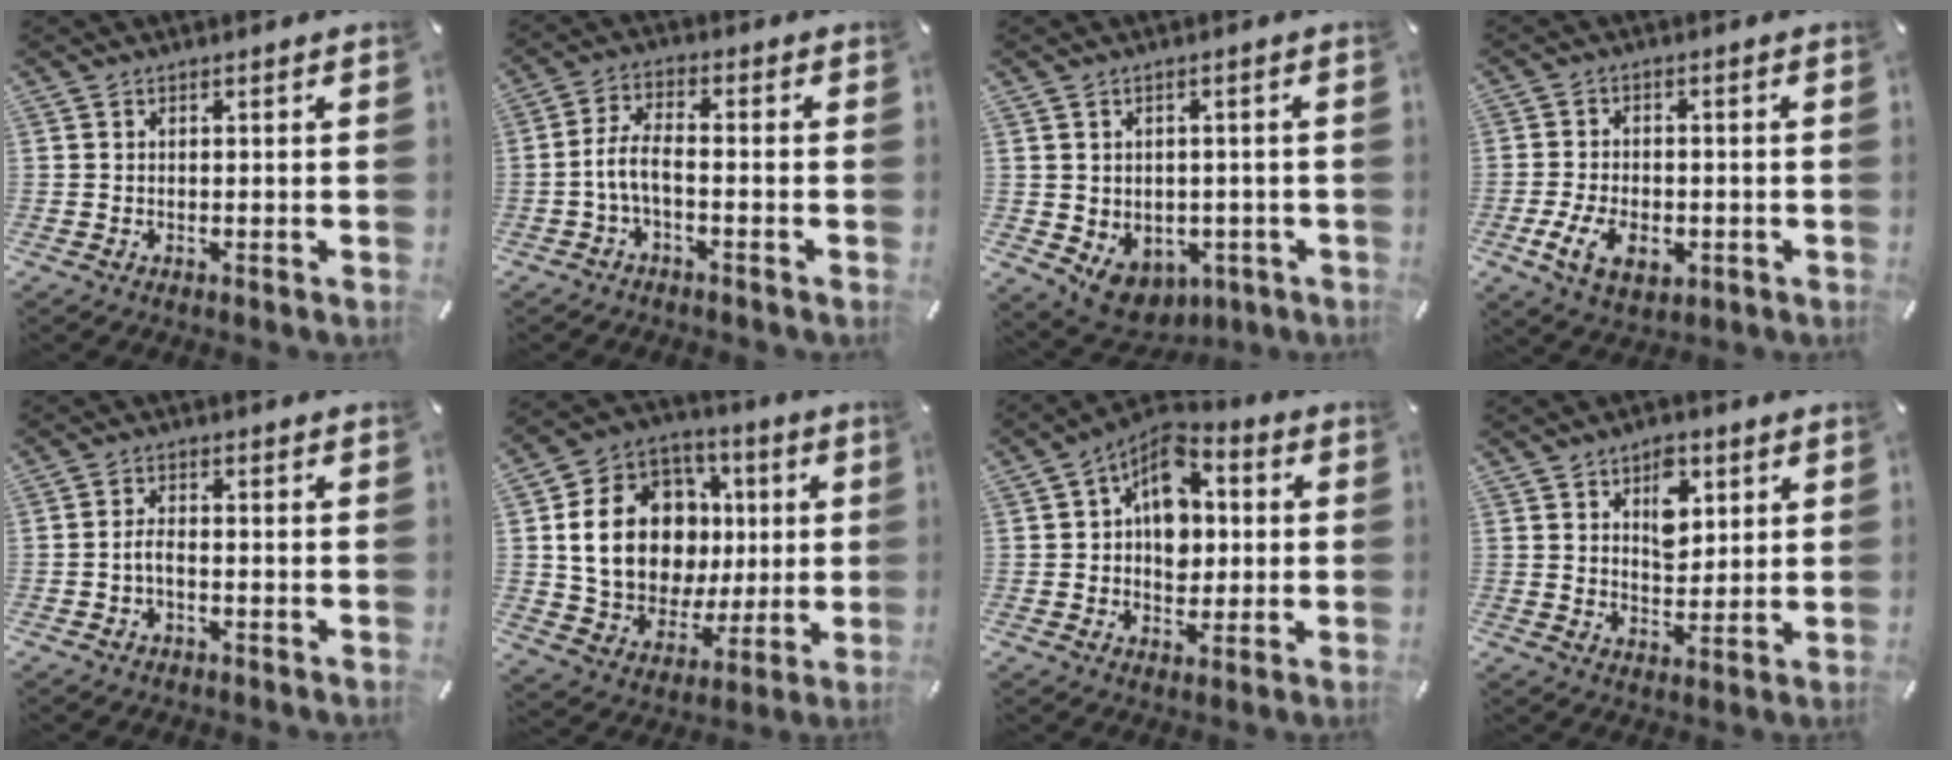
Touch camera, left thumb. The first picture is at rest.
{"total": 5.4, "force": [-1.9, 2.0, 4.7], "torque": [-0.107, -0.001, -0.040]}
{"total": 5.5, "force": [-1.9, 4.7, 2.0], "torque": [-0.059, 0.007, -0.030]}
{"total": 8.6, "force": [-2.9, 5.4, 6.0], "torque": [-0.126, 0.000, -0.052]}
{"total": 2.7, "force": [-1.1, 1.4, 2.0], "torque": [-0.044, 0.004, -0.023]}
{"total": 19.4, "force": [2.6, 15.5, 11.4], "torque": [-0.223, -0.001, 0.056]}
{"total": 10.8, "force": [2.0, 8.3, 6.7], "torque": [-0.102, -0.012, 0.036]}
{"total": 8.2, "force": [3.6, 5.4, 5.0], "torque": [-0.062, -0.008, 0.059]}